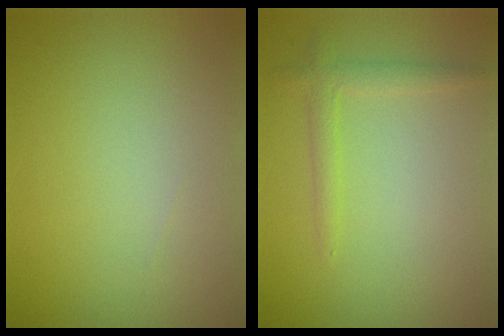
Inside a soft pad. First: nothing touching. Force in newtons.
{"total": 1.6, "press": 1.6, "slide": 0.1}